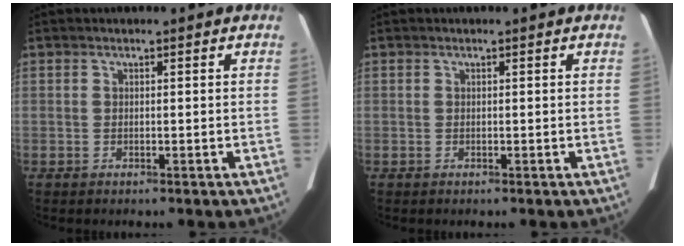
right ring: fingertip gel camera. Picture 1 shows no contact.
{"total": 0.0}